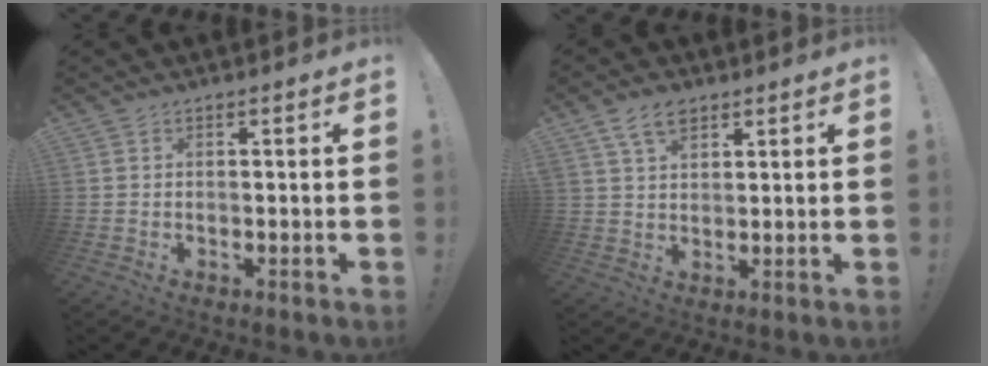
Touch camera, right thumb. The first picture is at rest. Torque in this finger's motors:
{"motor_torque": [0.03, 0.39, 1.05, 0.19, 0.11]}